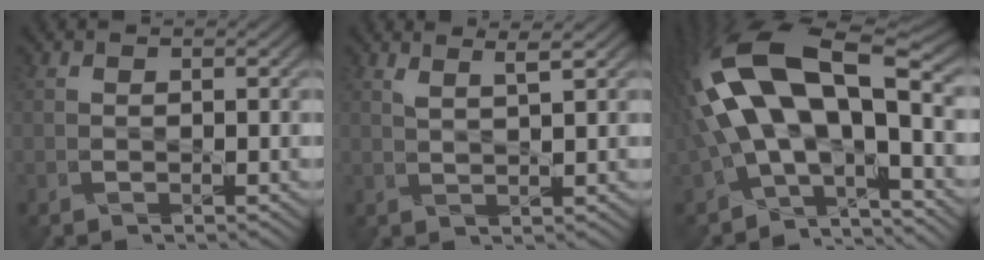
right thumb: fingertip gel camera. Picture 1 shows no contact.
{"total": 1.9, "force": [1.6, 0.0, 1.1], "torque": [-0.012, 0.007, 0.028]}
{"total": 16.5, "force": [1.0, 7.6, 14.6], "torque": [-0.283, 0.014, 0.021]}